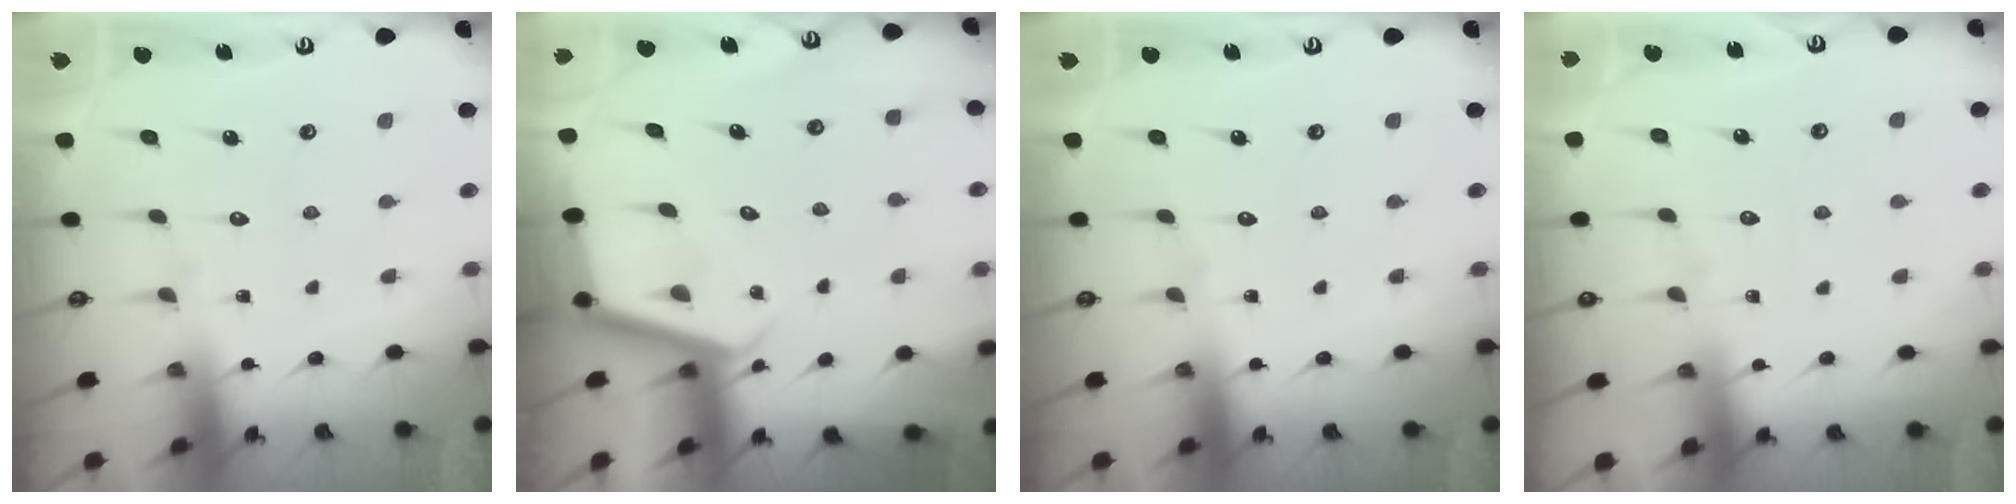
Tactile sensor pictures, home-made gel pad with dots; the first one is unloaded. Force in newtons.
{"total": 3.6, "press": 3.6, "slide": 0.3}
{"total": 0.0}
{"total": 2.7, "press": 2.6, "slide": 0.4}